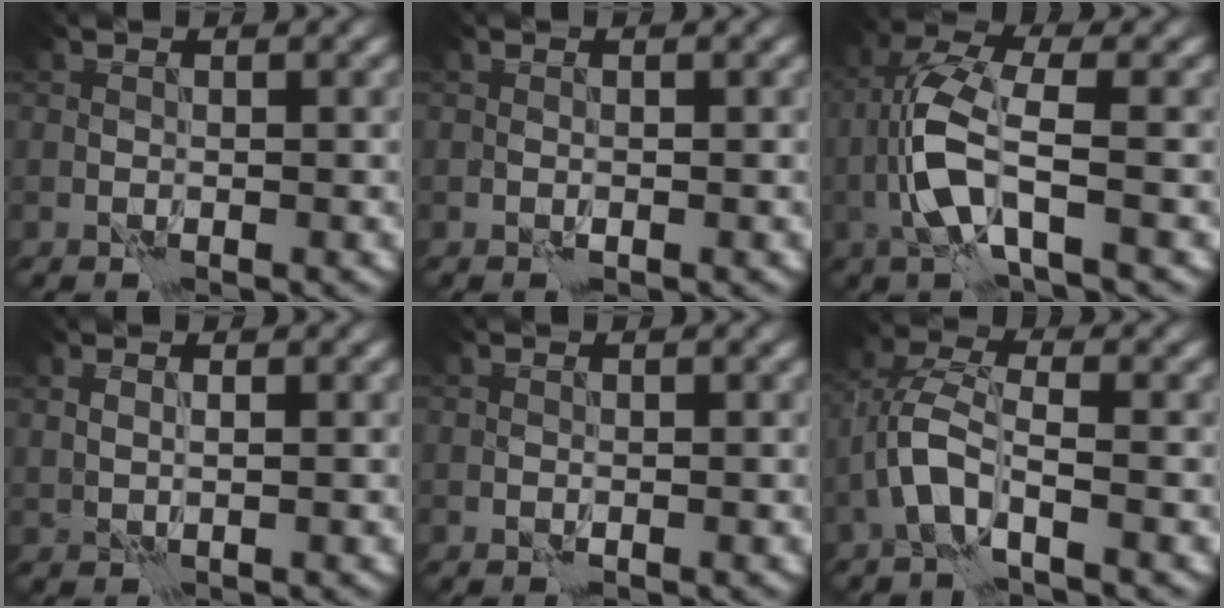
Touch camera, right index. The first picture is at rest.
{"total": 0.0}
{"total": 5.4, "force": [-1.0, 1.5, 5.0], "torque": [-0.115, 0.008, -0.024]}
{"total": 0.9, "force": [0.8, 0.0, 0.4], "torque": [-0.009, -0.009, 0.021]}
{"total": 0.0}
{"total": 4.0, "force": [-1.5, 1.4, 3.4], "torque": [-0.071, 0.007, -0.036]}